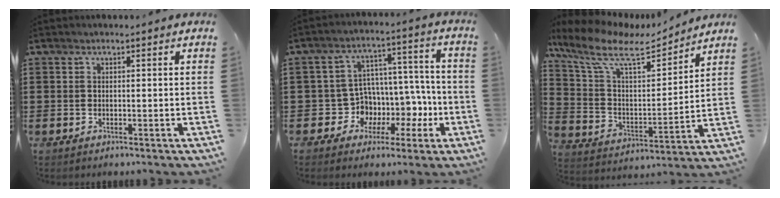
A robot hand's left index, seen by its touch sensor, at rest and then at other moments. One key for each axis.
{"total": 7.4, "fx": -1.0, "fy": 7.0, "fz": 2.3, "tx": -0.069, "ty": -0.005, "tz": -0.005}
{"total": 11.2, "fx": 8.6, "fy": 3.3, "fz": 6.4, "tx": -0.159, "ty": -0.040, "tz": 0.148}